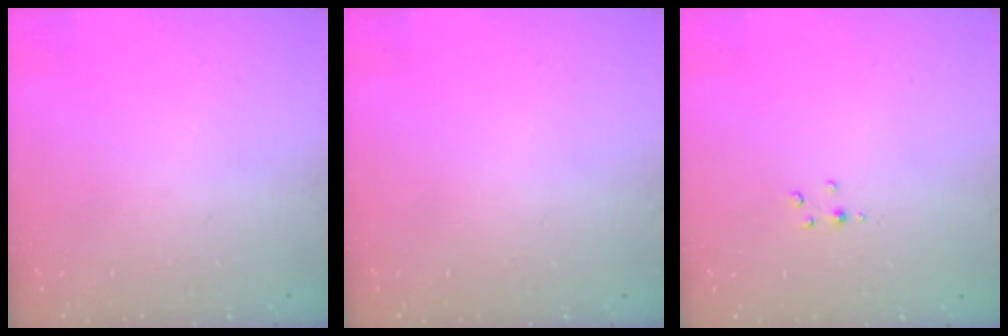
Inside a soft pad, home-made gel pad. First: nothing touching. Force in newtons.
{"total": 0.0}
{"total": 2.5, "press": 2.5, "slide": 0.3}